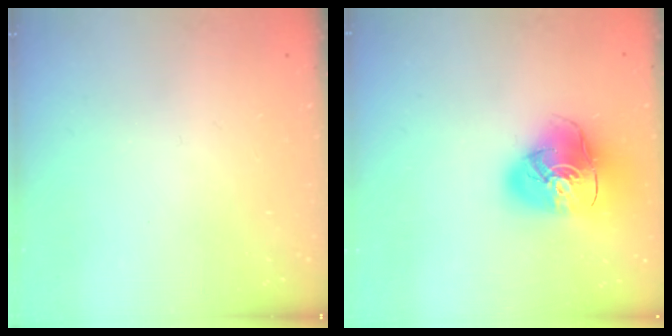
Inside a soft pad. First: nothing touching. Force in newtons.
{"total": 17.2, "press": 17.1, "slide": 2.0}